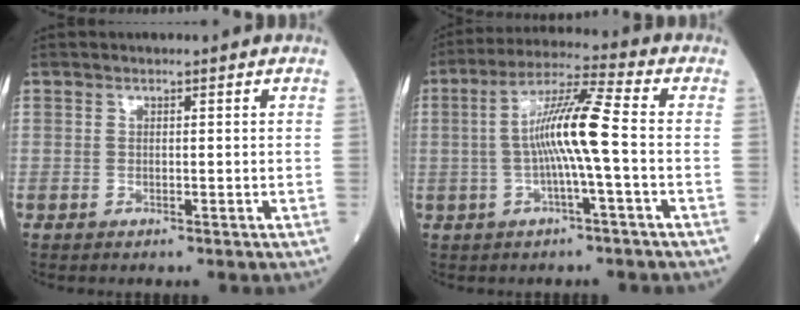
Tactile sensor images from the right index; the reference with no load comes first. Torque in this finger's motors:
{"motor_torque": [1.73, -0.10, 0.94, 0.21]}